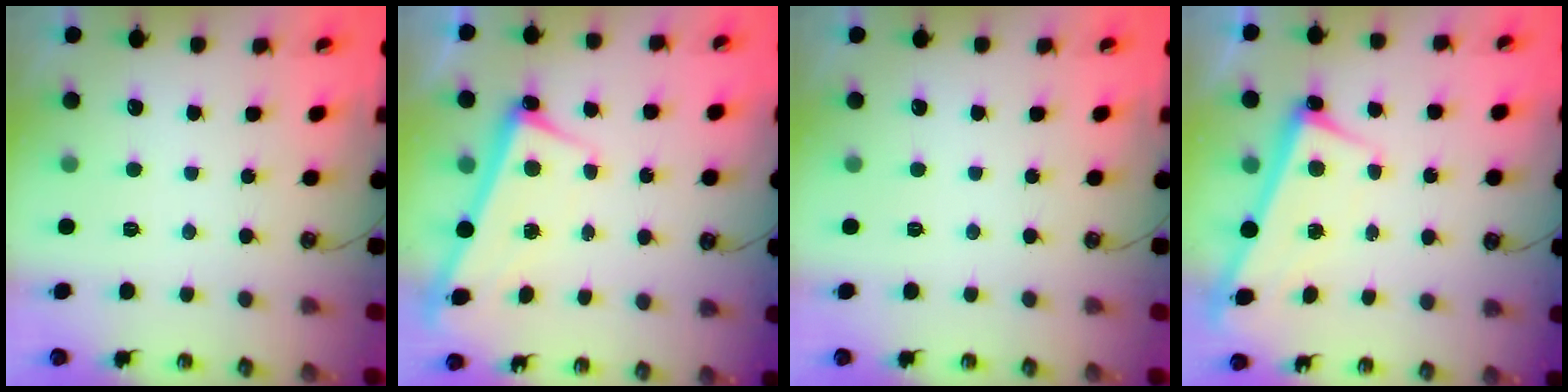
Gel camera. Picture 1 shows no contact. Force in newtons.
{"total": 2.4, "press": 2.3, "slide": 0.5}
{"total": 0.0}
{"total": 2.7, "press": 2.6, "slide": 0.5}